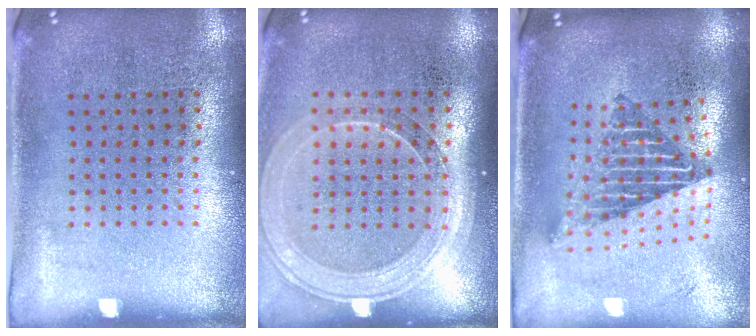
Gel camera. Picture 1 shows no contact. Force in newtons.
{"total": 1.7, "press": 1.5, "slide": 0.6}
{"total": 2.2, "press": 1.6, "slide": 1.4}